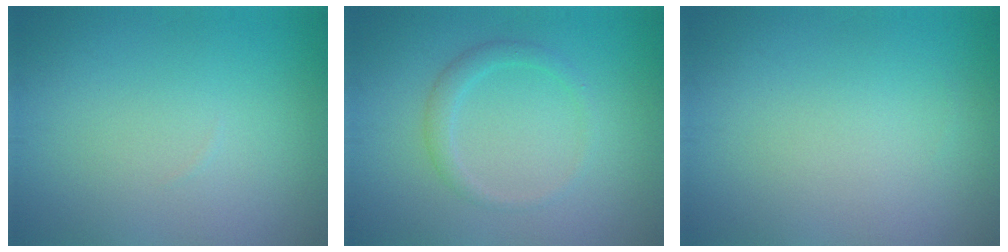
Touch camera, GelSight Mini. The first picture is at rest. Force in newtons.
{"total": 1.8, "press": 1.8, "slide": 0.1}
{"total": 0.0}